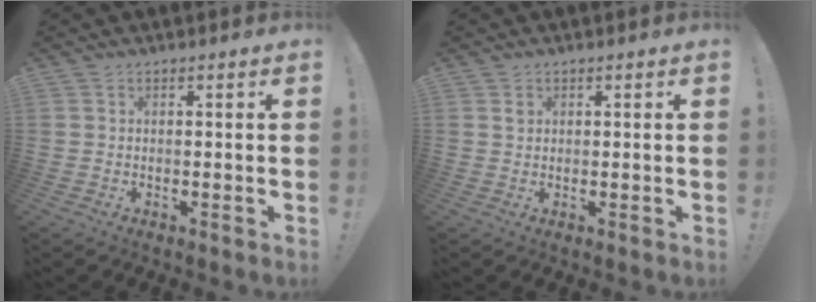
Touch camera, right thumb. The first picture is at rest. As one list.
[{"total": 1.0, "force": [0.6, 0.8, 0.2], "torque": [0.013, -0.008, 0.009]}]